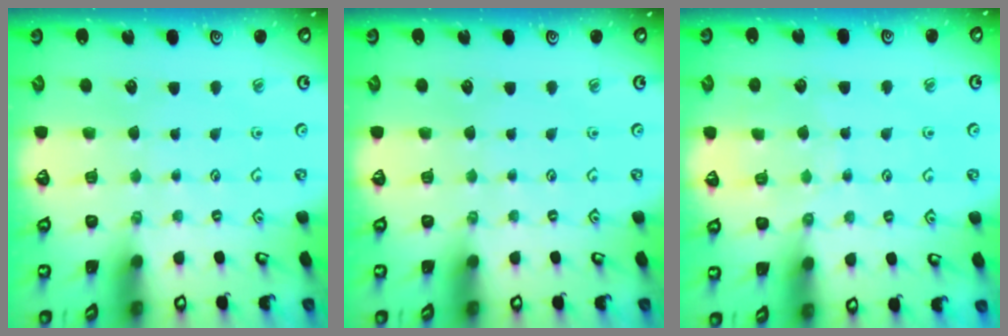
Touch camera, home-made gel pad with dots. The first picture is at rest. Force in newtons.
{"total": 0.0}
{"total": 5.0, "press": 4.9, "slide": 0.7}